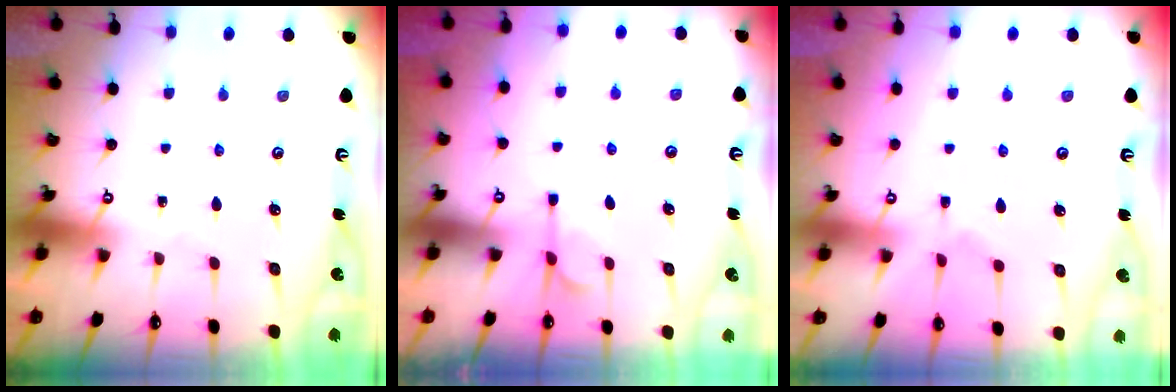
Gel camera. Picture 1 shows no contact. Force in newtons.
{"total": 3.3, "press": 3.0, "slide": 1.3}
{"total": 1.1, "press": 0.3, "slide": 1.0}